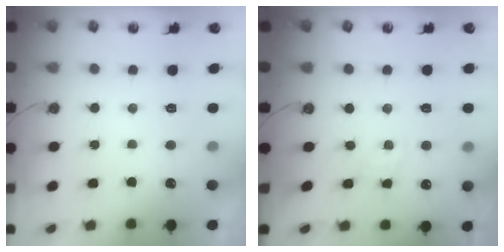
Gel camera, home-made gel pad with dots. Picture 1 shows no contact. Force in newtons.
{"total": 2.1, "press": 2.1, "slide": 0.3}